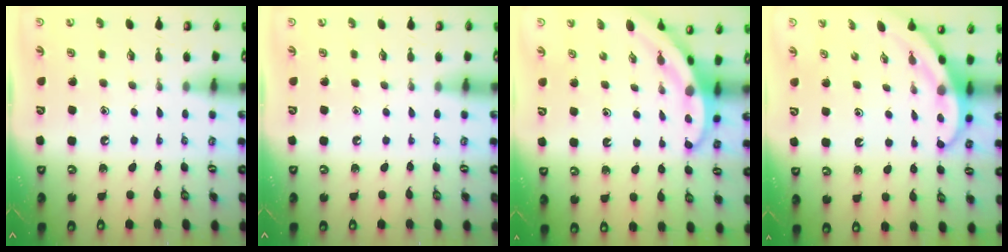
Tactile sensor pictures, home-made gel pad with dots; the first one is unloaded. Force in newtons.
{"total": 0.0}
{"total": 4.3, "press": 4.3, "slide": 0.3}
{"total": 3.8, "press": 3.8, "slide": 0.4}